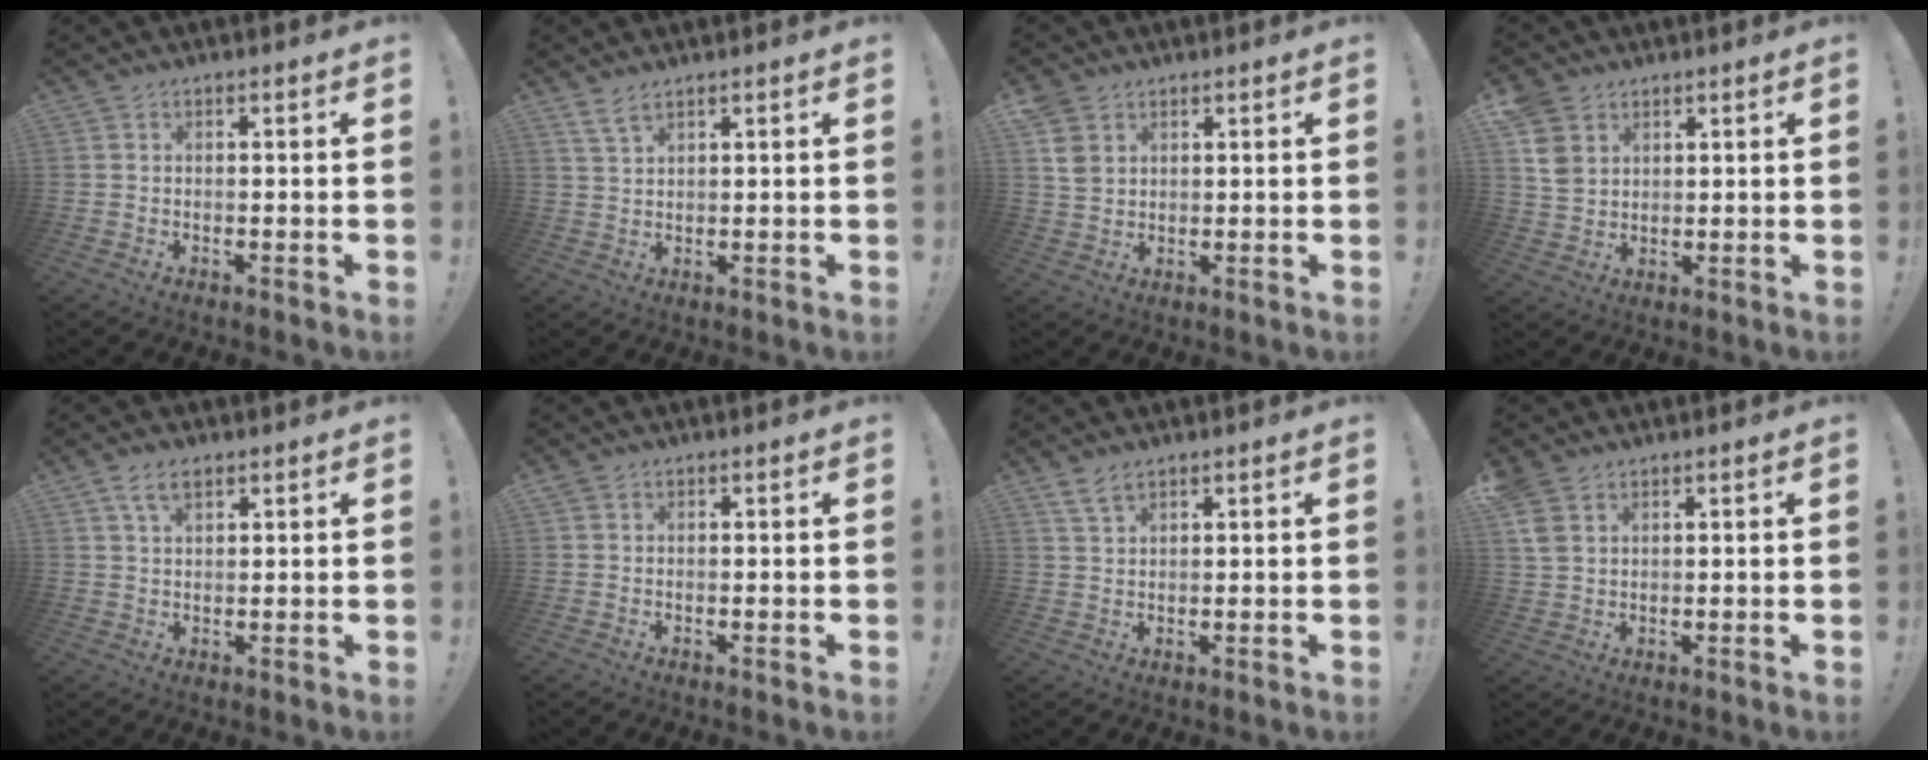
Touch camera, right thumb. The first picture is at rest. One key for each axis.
{"total": 4.0, "fx": 3.1, "fy": 1.3, "fz": 2.2, "tx": -0.040, "ty": -0.014, "tz": 0.059}
{"total": 5.0, "fx": 2.4, "fy": 3.9, "fz": 1.9, "tx": -0.028, "ty": -0.004, "tz": 0.049}
{"total": 8.0, "fx": 4.0, "fy": 6.3, "fz": 2.9, "tx": -0.039, "ty": -0.013, "tz": 0.083}
{"total": 5.3, "fx": 3.0, "fy": 2.6, "fz": 3.4, "tx": -0.056, "ty": -0.006, "tz": 0.055}
{"total": 1.3, "fx": 0.8, "fy": 1.0, "fz": 0.3, "tx": 0.002, "ty": -0.001, "tz": 0.013}
{"total": 4.4, "fx": 3.4, "fy": 2.0, "fz": 1.9, "tx": -0.028, "ty": -0.016, "tz": 0.064}
{"total": 5.4, "fx": 3.1, "fy": 3.5, "fz": 2.7, "tx": -0.049, "ty": -0.012, "tz": 0.060}